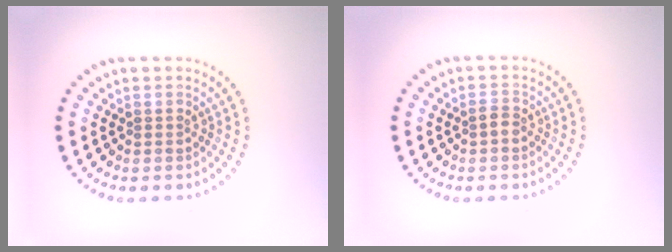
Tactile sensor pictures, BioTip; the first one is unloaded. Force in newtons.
{"total": 1.0, "press": 1.0, "slide": 0.3}